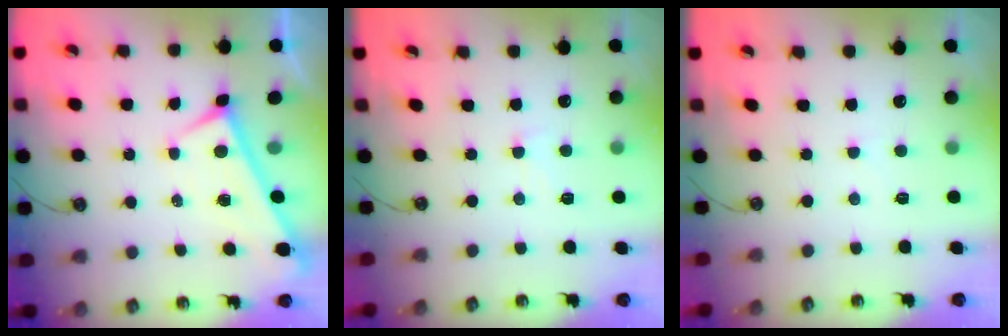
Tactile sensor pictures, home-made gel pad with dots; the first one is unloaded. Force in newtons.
{"total": 0.8, "press": 0.4, "slide": 0.7}
{"total": 2.5, "press": 2.3, "slide": 0.8}